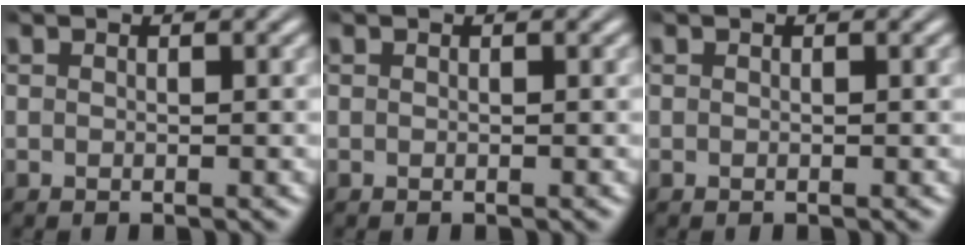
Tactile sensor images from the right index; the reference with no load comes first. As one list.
[{"total": 0.0}, {"total": 0.0}]